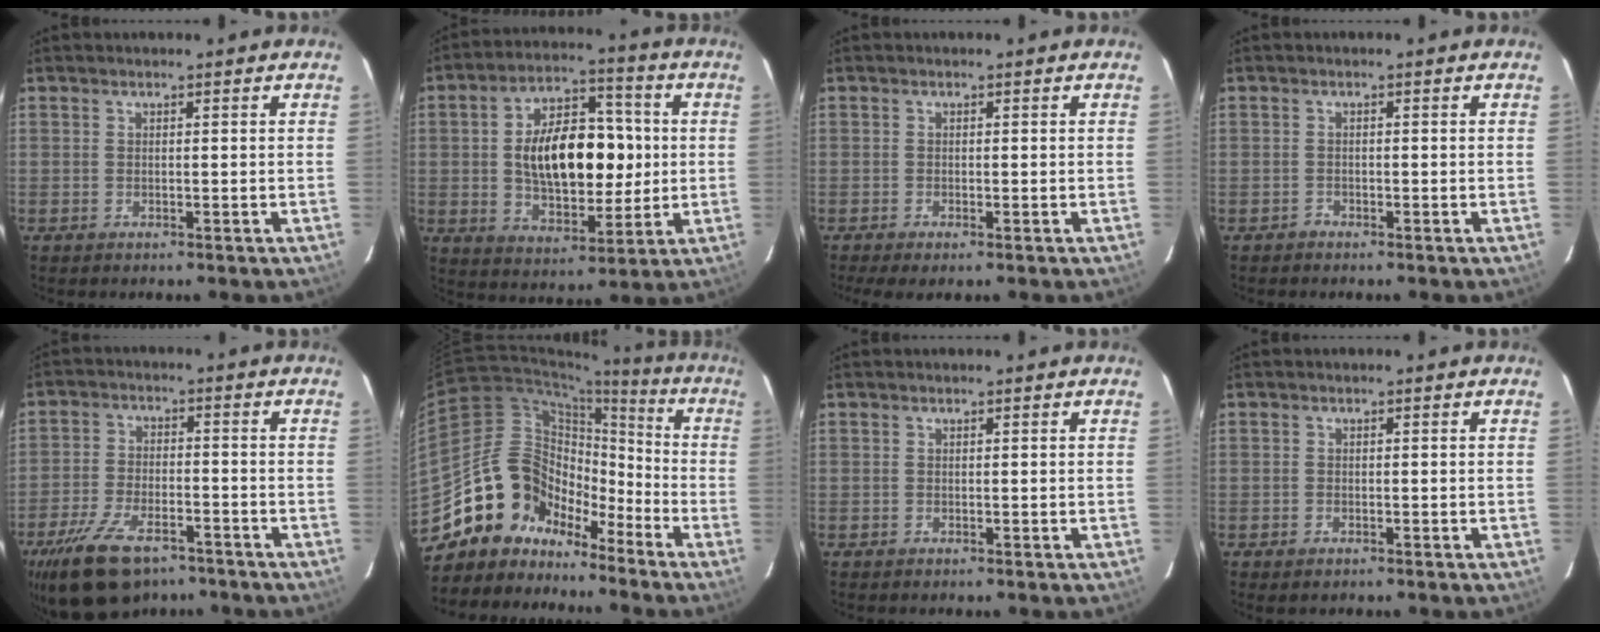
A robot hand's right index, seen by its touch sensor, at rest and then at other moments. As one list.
[{"total": 17.0, "force": [0.7, 9.5, 14.0], "torque": [-0.244, 0.024, 0.020]}, {"total": 2.5, "force": [-1.6, 0.3, 1.9], "torque": [-0.043, -0.009, -0.029]}, {"total": 0.8, "force": [-0.7, 0.4, -0.2], "torque": [0.003, 0.005, -0.015]}, {"total": 15.0, "force": [-10.3, 7.2, 8.3], "torque": [-0.190, -0.019, -0.178]}, {"total": 15.0, "force": [-10.4, 10.2, 3.9], "torque": [-0.078, 0.047, -0.183]}, {"total": 0.0}, {"total": 1.0, "force": [-0.7, 0.6, 0.4], "torque": [-0.007, -0.002, -0.014]}]